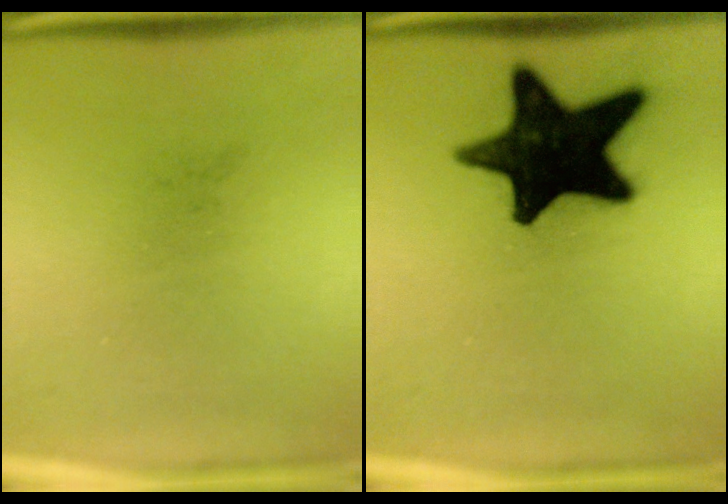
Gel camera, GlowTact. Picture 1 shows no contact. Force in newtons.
{"total": 20.1}